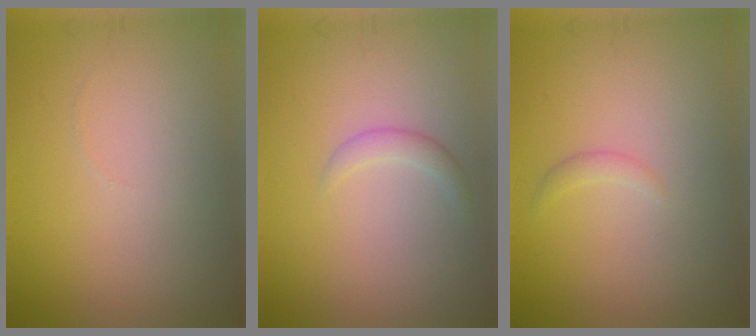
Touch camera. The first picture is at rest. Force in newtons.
{"total": 1.3, "press": 1.3, "slide": 0.1}
{"total": 0.8, "press": 0.8, "slide": 0.1}